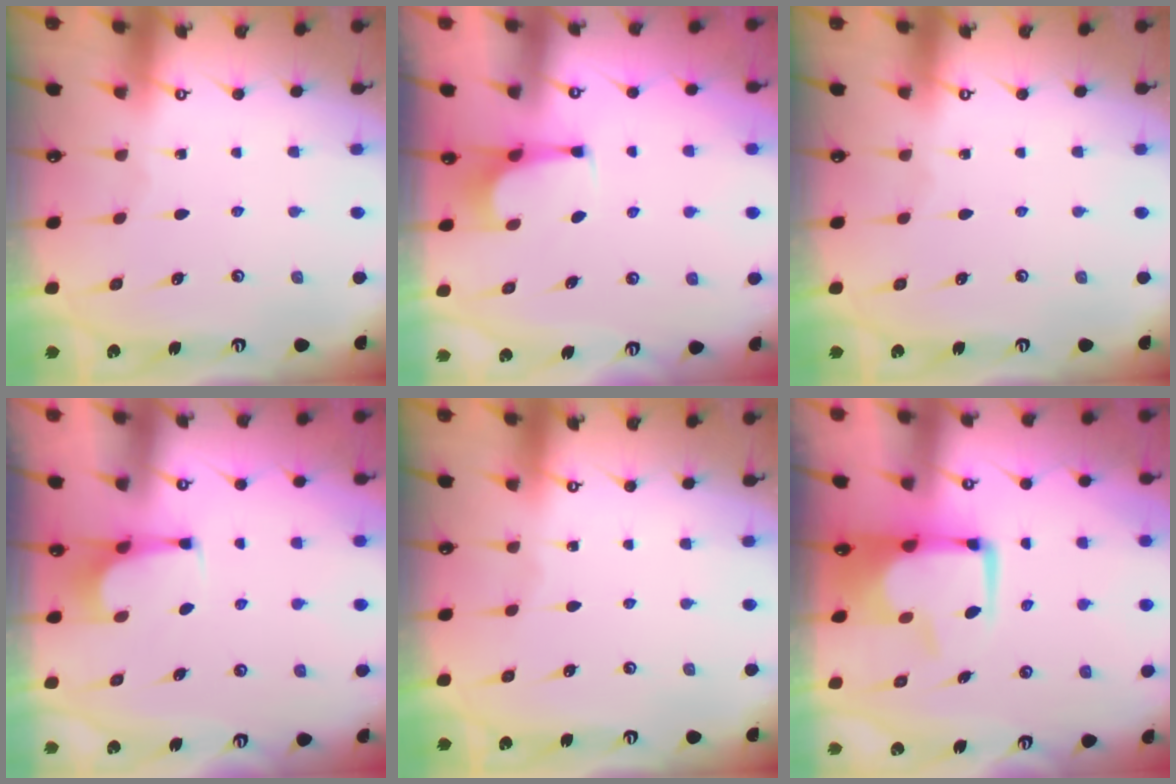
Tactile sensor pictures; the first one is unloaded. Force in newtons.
{"total": 0.7, "press": 0.7, "slide": 0.3}
{"total": 0.0}
{"total": 0.7, "press": 0.7, "slide": 0.3}
{"total": 0.0}
{"total": 1.4, "press": 1.0, "slide": 1.0}